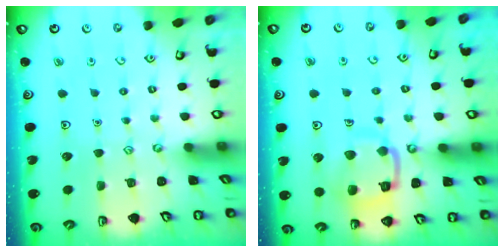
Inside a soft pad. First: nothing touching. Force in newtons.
{"total": 13.4, "press": 13.3, "slide": 1.4}